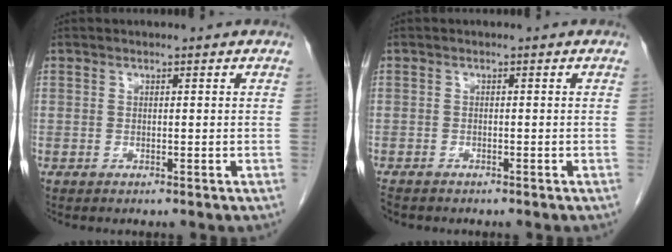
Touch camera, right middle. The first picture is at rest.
{"total": 2.4, "force": [-2.1, 0.9, 0.9], "torque": [-0.016, -0.006, -0.028]}